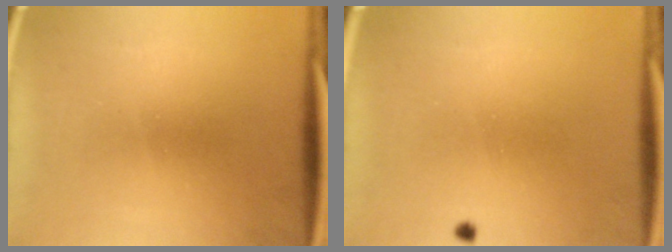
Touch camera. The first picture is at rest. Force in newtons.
{"total": 0.5}